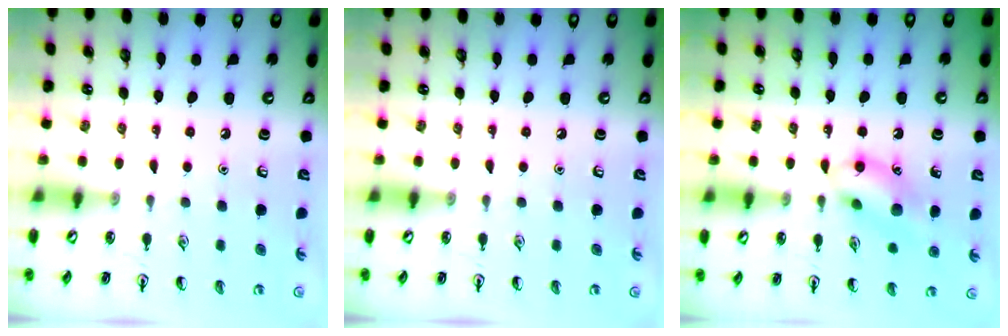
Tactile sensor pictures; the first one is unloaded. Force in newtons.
{"total": 0.0}
{"total": 11.1, "press": 11.1, "slide": 0.9}